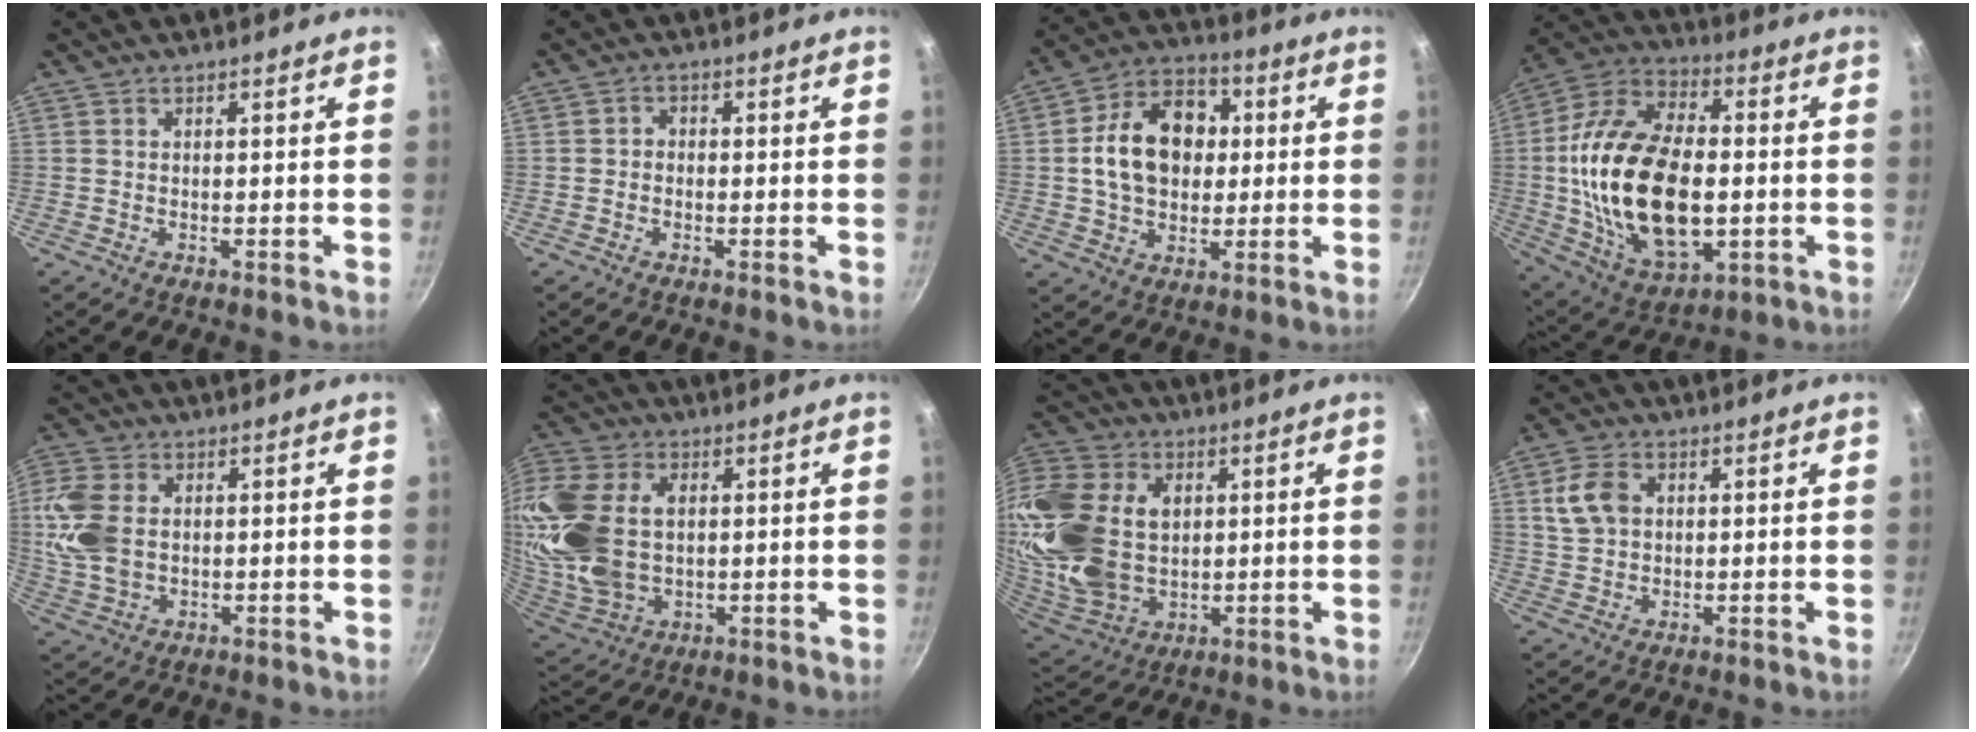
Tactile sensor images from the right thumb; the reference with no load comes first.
{"total": 1.7, "force": [-0.6, 1.4, 0.7], "torque": [-0.010, 0.010, -0.013]}
{"total": 16.0, "force": [1.6, 11.9, 10.6], "torque": [-0.140, 0.022, 0.016]}
{"total": 27.2, "force": [-1.5, 15.6, 22.2], "torque": [-0.405, 0.017, -0.021]}
{"total": 10.2, "force": [1.1, 7.1, 7.3], "torque": [-0.149, 0.002, 0.022]}
{"total": 23.2, "force": [2.8, 15.8, 16.7], "torque": [-0.371, 0.001, 0.060]}
{"total": 29.1, "force": [4.3, 20.8, 19.9], "torque": [-0.440, 0.008, 0.089]}
{"total": 7.1, "force": [1.8, 5.2, 4.5], "torque": [-0.075, 0.004, 0.032]}